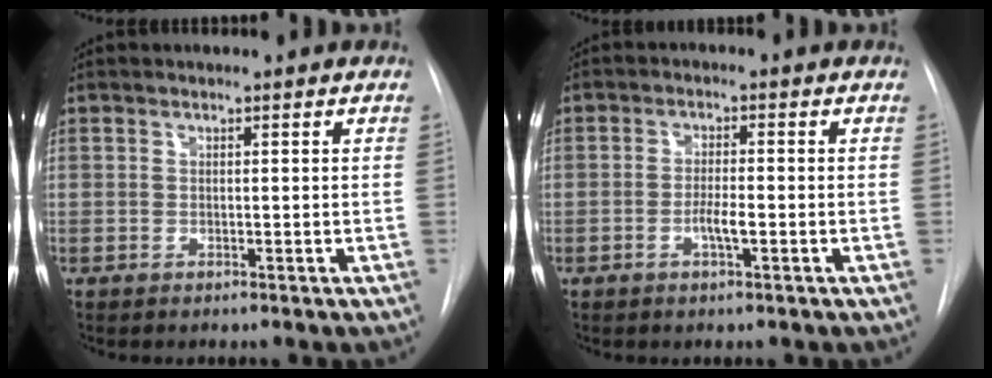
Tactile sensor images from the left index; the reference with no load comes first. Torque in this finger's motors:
{"motor_torque": [0.50, 0.14, 0.06, 0.04]}